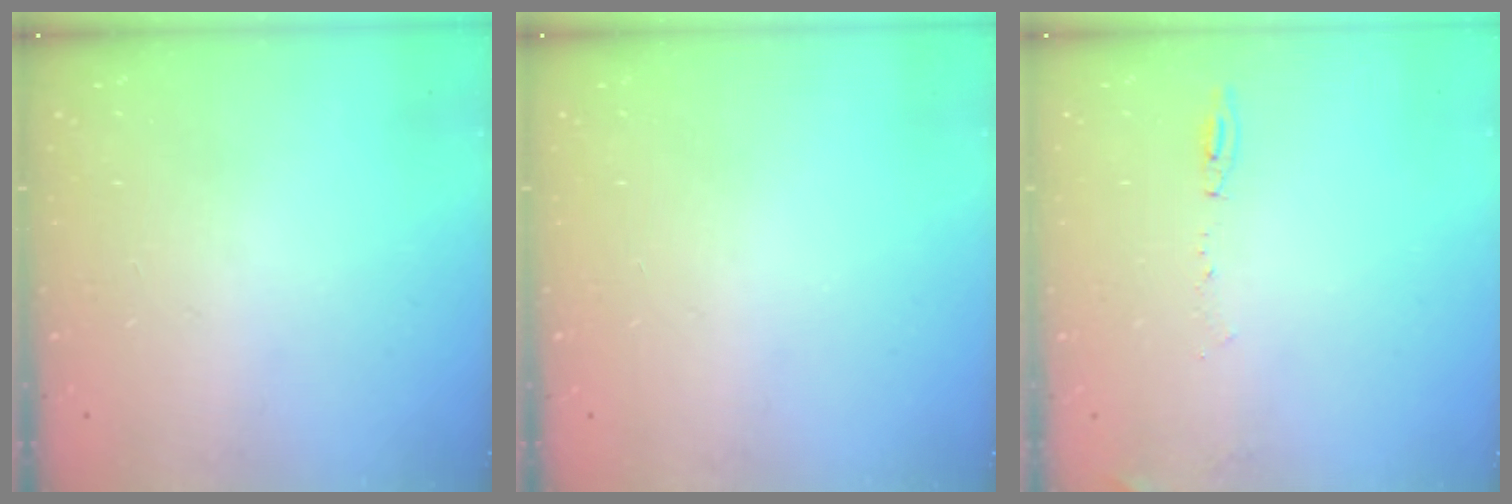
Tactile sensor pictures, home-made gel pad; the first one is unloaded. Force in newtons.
{"total": 0.0}
{"total": 6.3, "press": 5.7, "slide": 2.6}